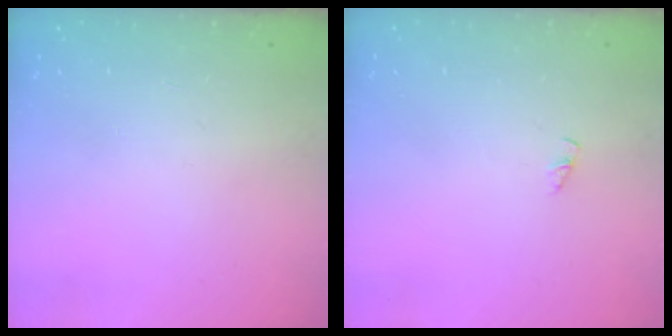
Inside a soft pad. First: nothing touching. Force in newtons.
{"total": 0.8, "press": 0.8, "slide": 0.1}